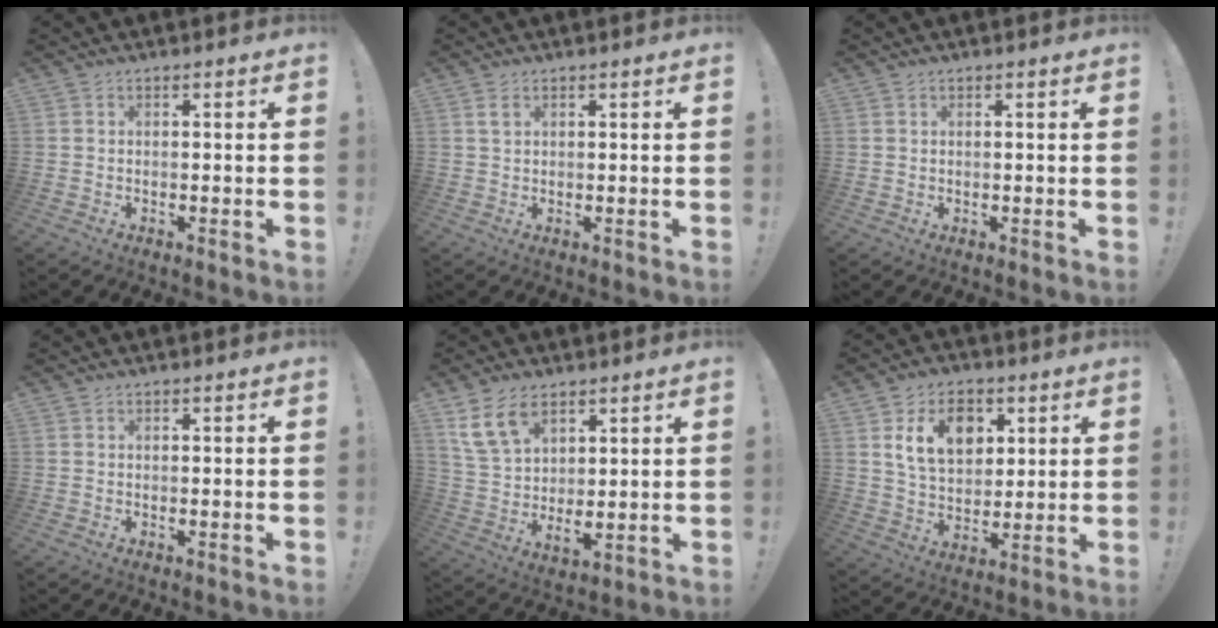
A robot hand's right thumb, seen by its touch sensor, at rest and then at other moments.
{"total": 2.1, "force": [1.1, 1.2, 1.4], "torque": [-0.016, -0.004, 0.017]}
{"total": 1.3, "force": [0.4, 1.2, 0.1], "torque": [0.009, -0.006, 0.005]}
{"total": 0.0}
{"total": 10.8, "force": [7.0, 5.7, 5.9], "torque": [-0.126, -0.035, 0.140]}
{"total": 14.2, "force": [5.9, 10.3, 7.9], "torque": [-0.120, -0.011, 0.112]}